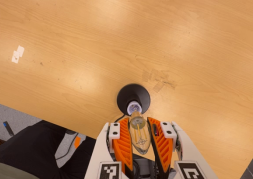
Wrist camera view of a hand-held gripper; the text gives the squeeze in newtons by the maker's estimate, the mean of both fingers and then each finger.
{"total": 21.9, "left": 24.4, "right": 19.3}